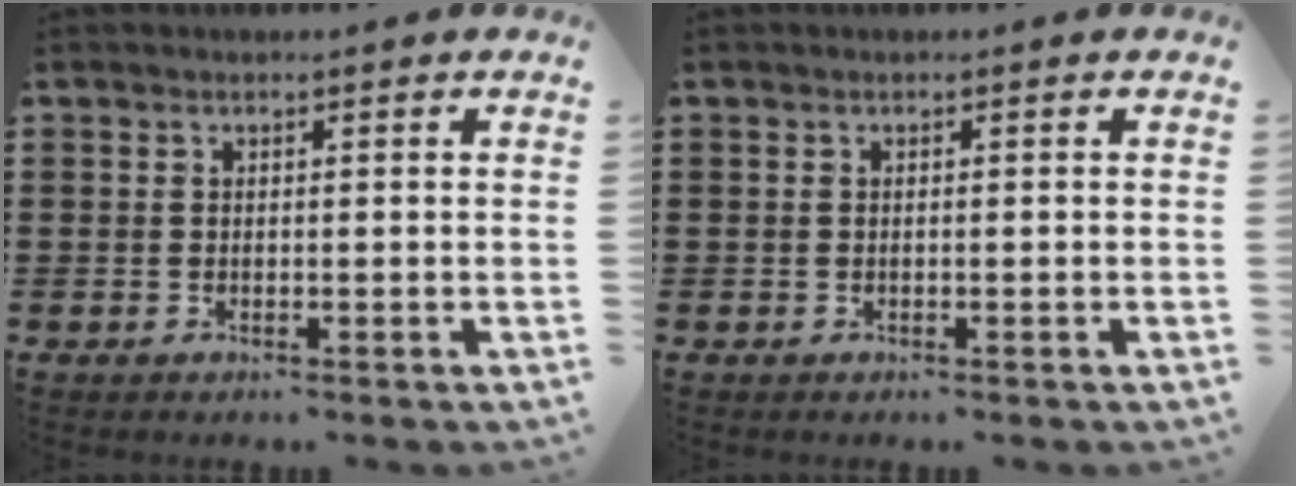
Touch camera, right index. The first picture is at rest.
{"total": 0.0}